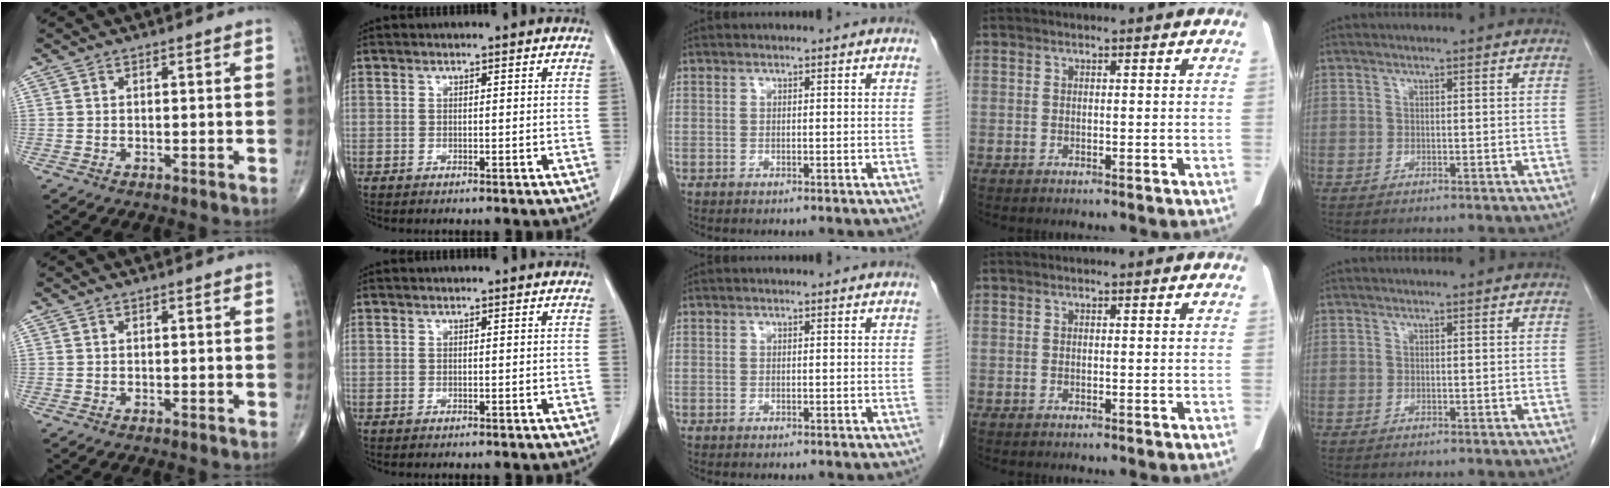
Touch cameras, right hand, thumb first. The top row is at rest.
{}